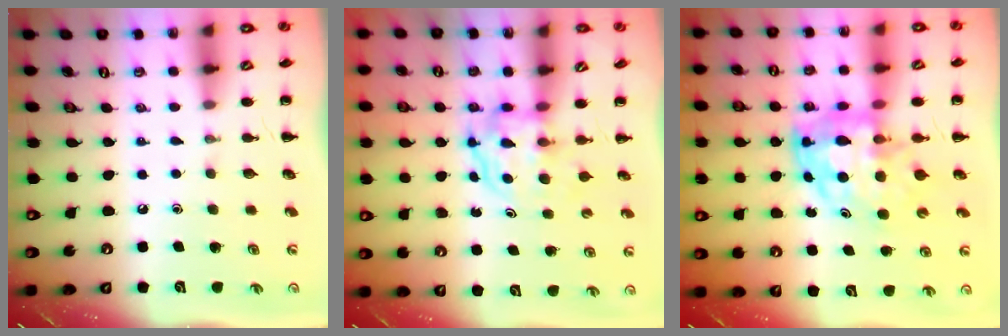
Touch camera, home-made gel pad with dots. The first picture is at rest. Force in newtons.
{"total": 3.9, "press": 3.9, "slide": 0.2}
{"total": 8.0, "press": 7.8, "slide": 2.0}